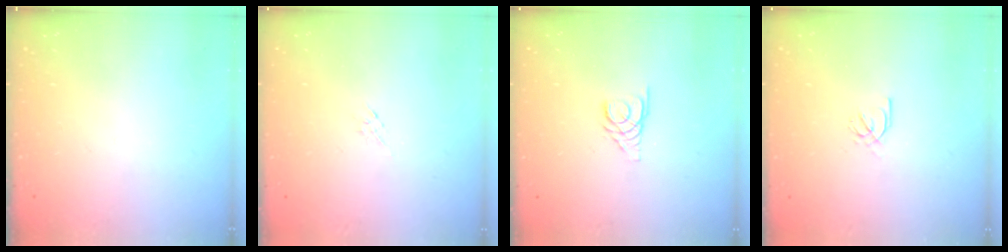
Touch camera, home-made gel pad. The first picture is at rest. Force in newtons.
{"total": 3.1, "press": 3.0, "slide": 0.7}
{"total": 3.4, "press": 3.3, "slide": 0.3}
{"total": 2.2, "press": 2.2, "slide": 0.0}